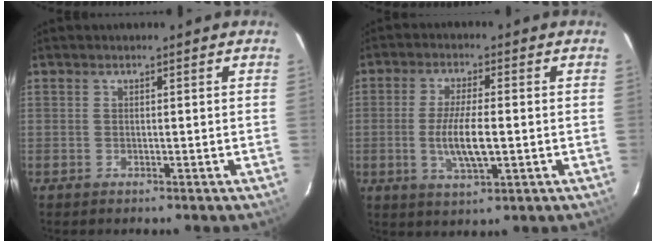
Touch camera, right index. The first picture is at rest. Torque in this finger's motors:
{"motor_torque": [0.33, -0.11, 0.48, 0.12]}